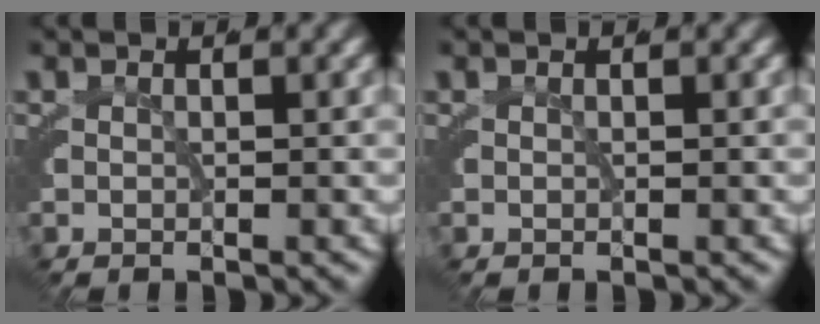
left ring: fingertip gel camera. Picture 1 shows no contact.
{"total": 0.0}